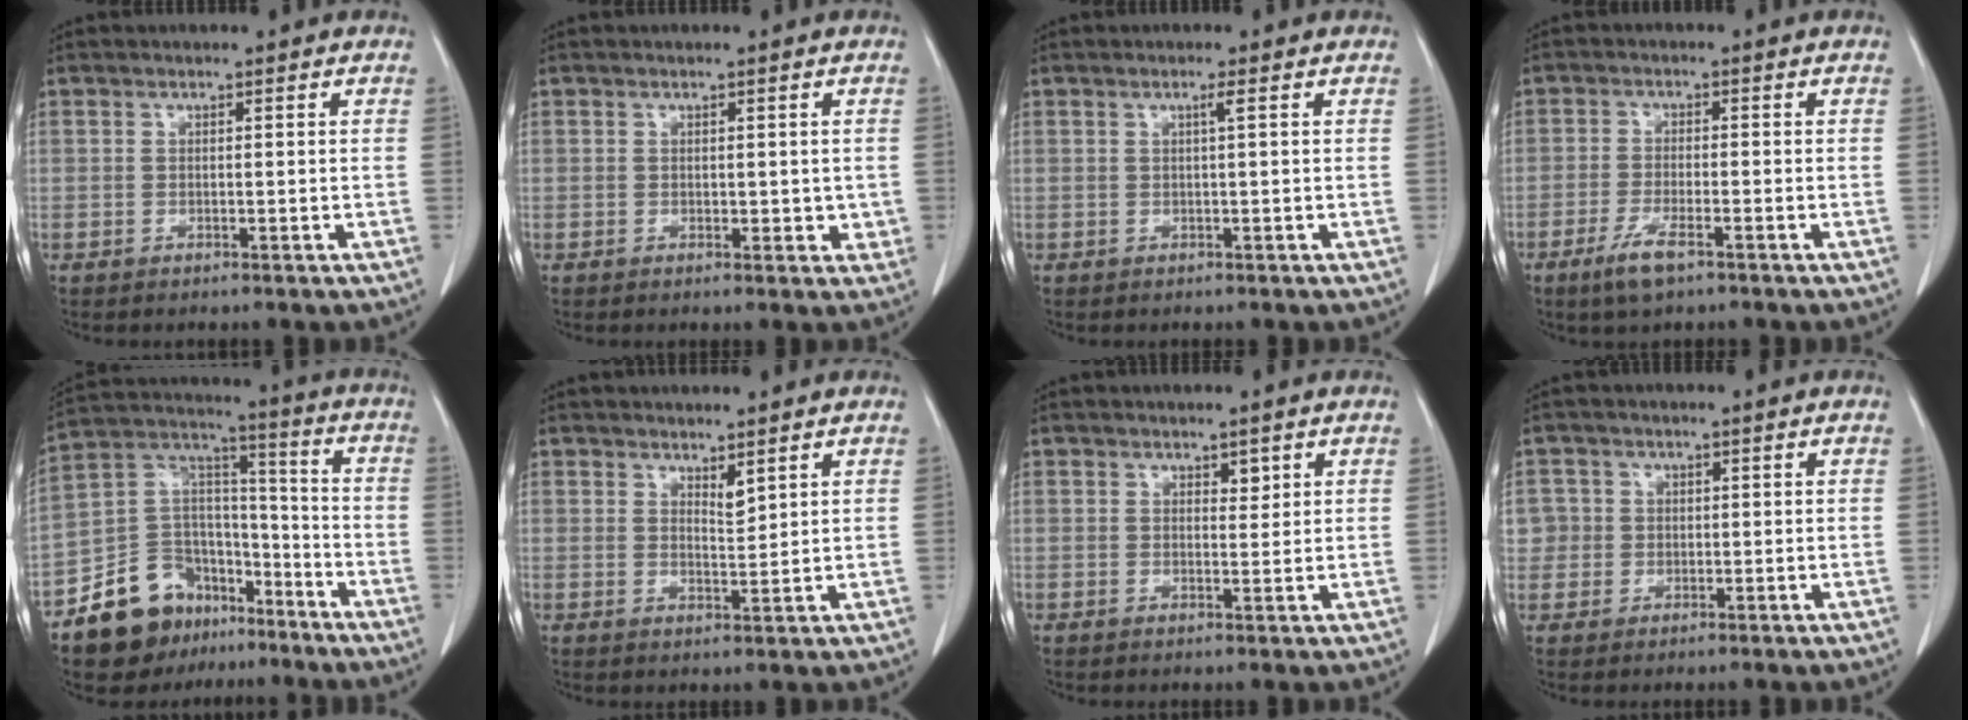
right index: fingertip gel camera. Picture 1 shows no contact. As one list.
[{"total": 2.3, "force": [0.0, 1.5, 1.7], "torque": [-0.017, -0.003, 0.004]}, {"total": 1.0, "force": [0.3, -0.3, 0.9], "torque": [-0.020, 0.001, 0.006]}, {"total": 4.7, "force": [-3.0, 0.9, 3.6], "torque": [-0.080, -0.007, -0.052]}, {"total": 15.4, "force": [-10.5, 10.0, 5.5], "torque": [-0.093, 0.071, -0.175]}, {"total": 2.1, "force": [1.6, 0.4, 1.3], "torque": [-0.025, -0.010, 0.034]}, {"total": 1.8, "force": [1.0, 0.9, 1.1], "torque": [-0.013, -0.003, 0.017]}, {"total": 3.1, "force": [0.2, 3.1, -0.1], "torque": [0.018, 0.009, 0.002]}]